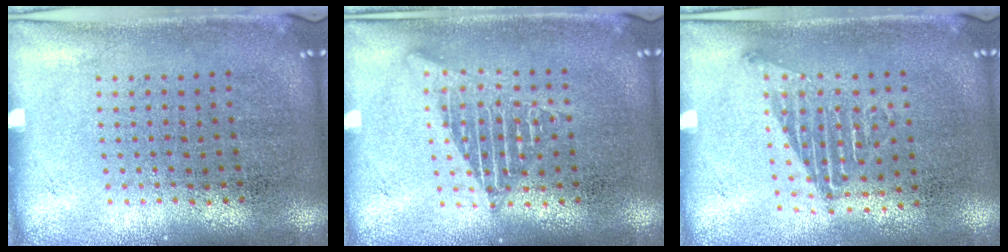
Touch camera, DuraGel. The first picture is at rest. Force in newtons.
{"total": 2.6, "press": 2.5, "slide": 0.3}
{"total": 1.1, "press": 1.0, "slide": 0.6}